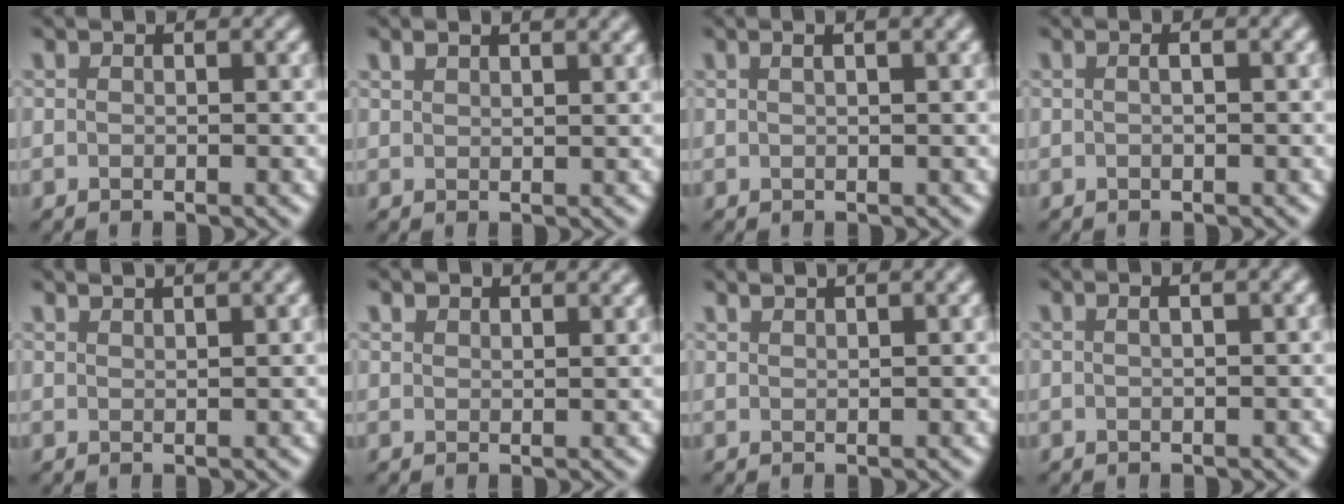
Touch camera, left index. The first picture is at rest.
{"total": 1.7, "force": [1.5, 0.3, 0.8], "torque": [-0.015, 0.007, 0.030]}
{"total": 2.6, "force": [1.1, 0.6, 2.2], "torque": [-0.028, 0.009, 0.016]}
{"total": 1.2, "force": [0.3, 0.2, 1.2], "torque": [-0.023, 0.002, 0.006]}
{"total": 2.2, "force": [1.9, 0.2, 1.0], "torque": [-0.007, 0.010, 0.026]}
{"total": 2.0, "force": [1.8, 0.6, 0.4], "torque": [-0.014, 0.004, 0.031]}
{"total": 1.8, "force": [1.5, 0.1, 0.9], "torque": [-0.012, 0.008, 0.025]}
{"total": 1.7, "force": [0.7, 0.3, 1.5], "torque": [-0.023, 0.008, 0.011]}